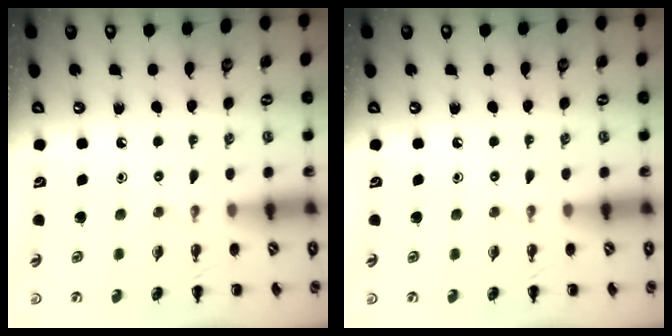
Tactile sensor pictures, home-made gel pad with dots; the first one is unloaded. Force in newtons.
{"total": 0.0}